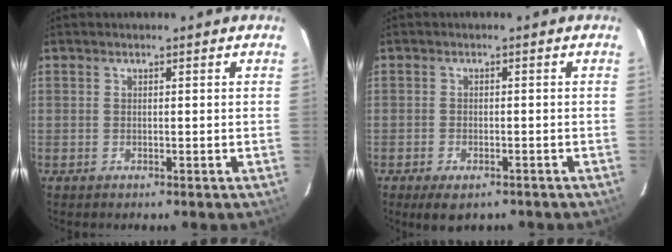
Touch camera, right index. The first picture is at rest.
{"total": 4.9, "force": [-3.3, 2.2, 2.8], "torque": [-0.061, -0.018, -0.050]}